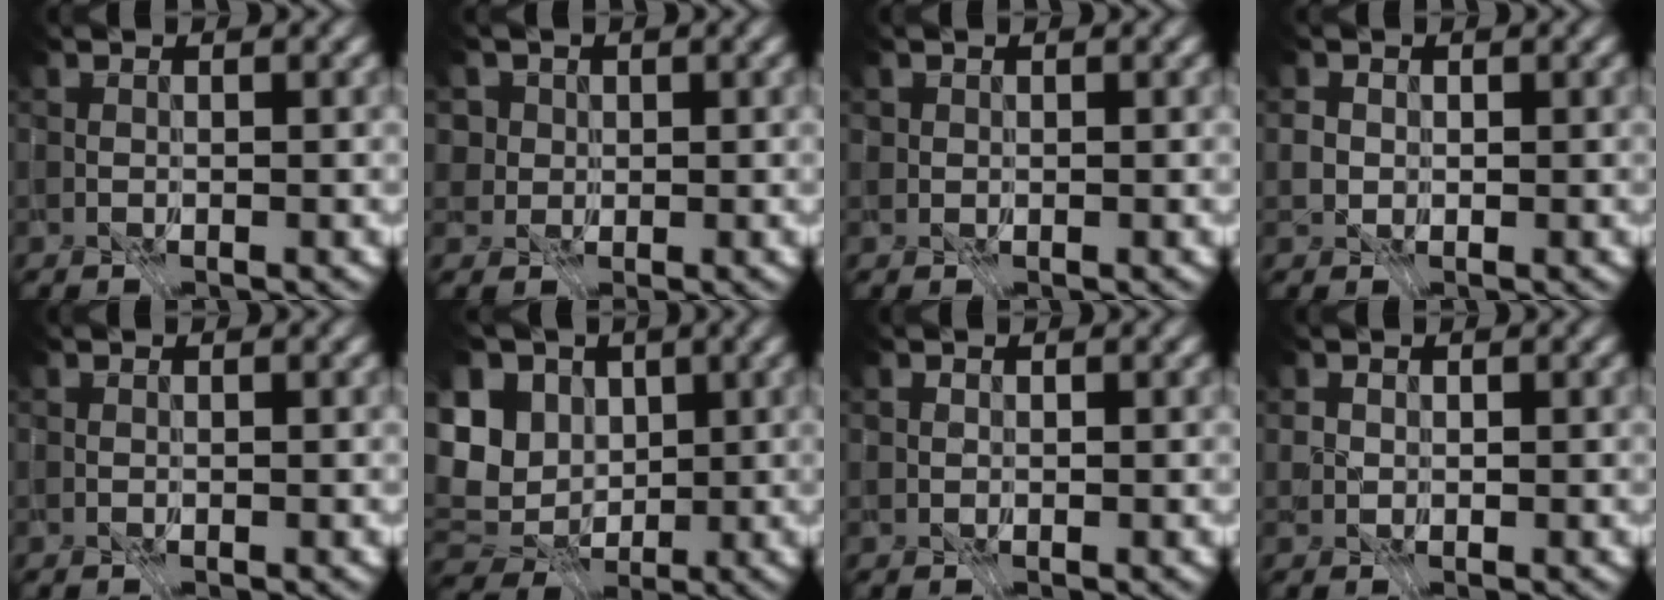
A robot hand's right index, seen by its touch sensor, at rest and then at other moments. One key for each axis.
{"total": 5.0, "fx": 2.4, "fy": 3.8, "fz": 2.2, "tx": -0.042, "ty": 0.001, "tz": 0.023}
{"total": 1.8, "fx": 1.0, "fy": 1.3, "fz": 0.7, "tx": -0.013, "ty": 0.005, "tz": 0.011}
{"total": 2.4, "fx": 1.3, "fy": 1.8, "fz": 0.9, "tx": 0.002, "ty": 0.003, "tz": 0.006}
{"total": 0.0}
{"total": 7.4, "fx": -0.1, "fy": 5.6, "fz": 4.9, "tx": -0.089, "ty": -0.006, "tz": 0.004}
{"total": 2.3, "fx": 1.2, "fy": 1.6, "fz": 1.1, "tx": -0.015, "ty": 0.008, "tz": 0.011}
{"total": 1.9, "fx": 1.0, "fy": 1.4, "fz": 0.8, "tx": -0.006, "ty": 0.003, "tz": 0.011}